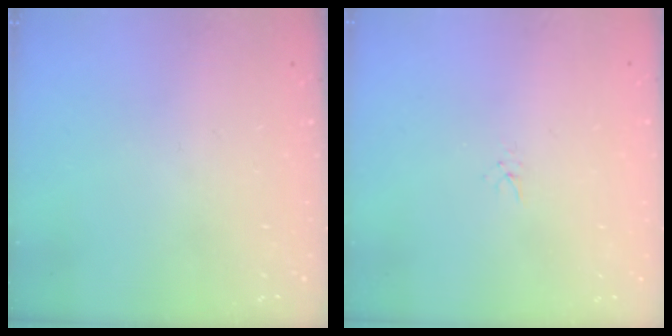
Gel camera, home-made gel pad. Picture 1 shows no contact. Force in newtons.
{"total": 1.5, "press": 1.5, "slide": 0.1}